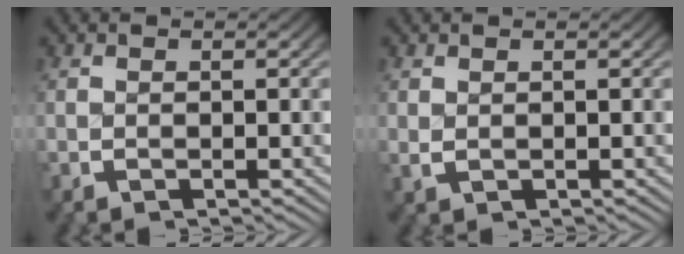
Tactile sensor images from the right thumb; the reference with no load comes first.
{"total": 0.6, "force": [0.4, 0.3, 0.4], "torque": [-0.010, -0.002, 0.013]}